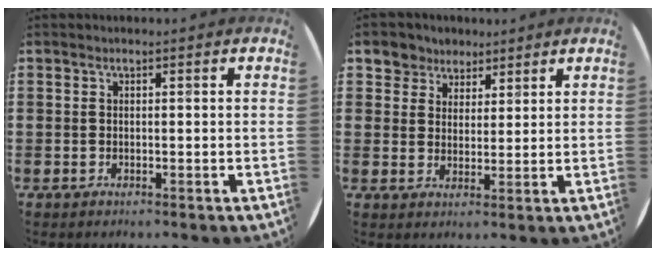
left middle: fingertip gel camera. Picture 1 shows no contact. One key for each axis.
{"total": 4.3, "fx": 3.3, "fy": 2.7, "fz": -0.5, "tx": -0.009, "ty": 0.002, "tz": 0.063}